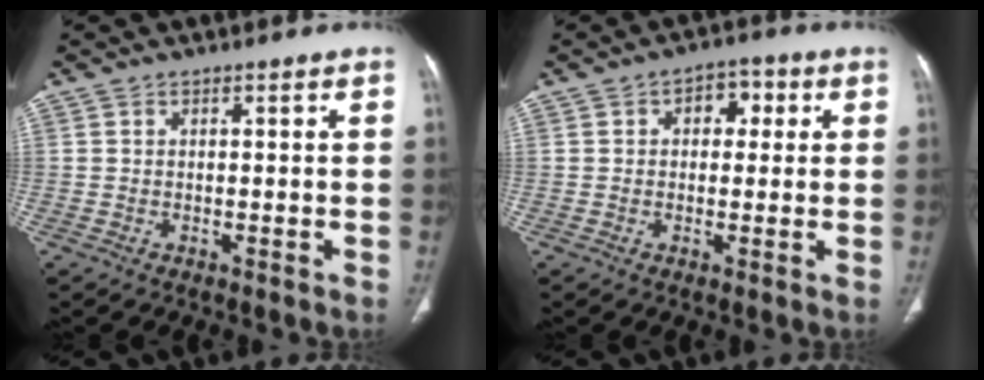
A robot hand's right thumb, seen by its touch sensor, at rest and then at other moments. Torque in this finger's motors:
{"motor_torque": [-0.44, 0.52, -0.05, 0.49, 0.10]}